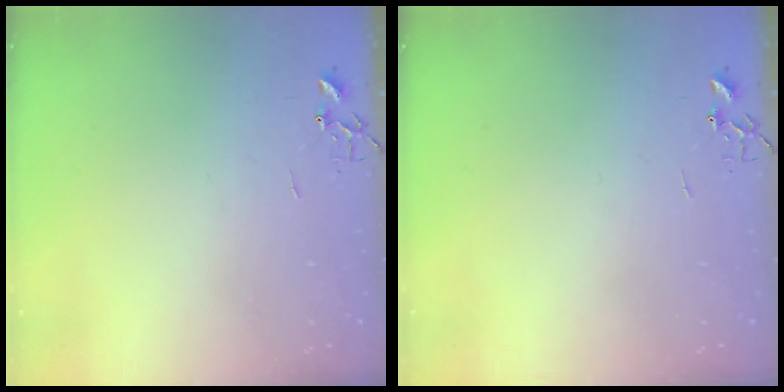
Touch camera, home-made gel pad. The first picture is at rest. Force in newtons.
{"total": 0.0}